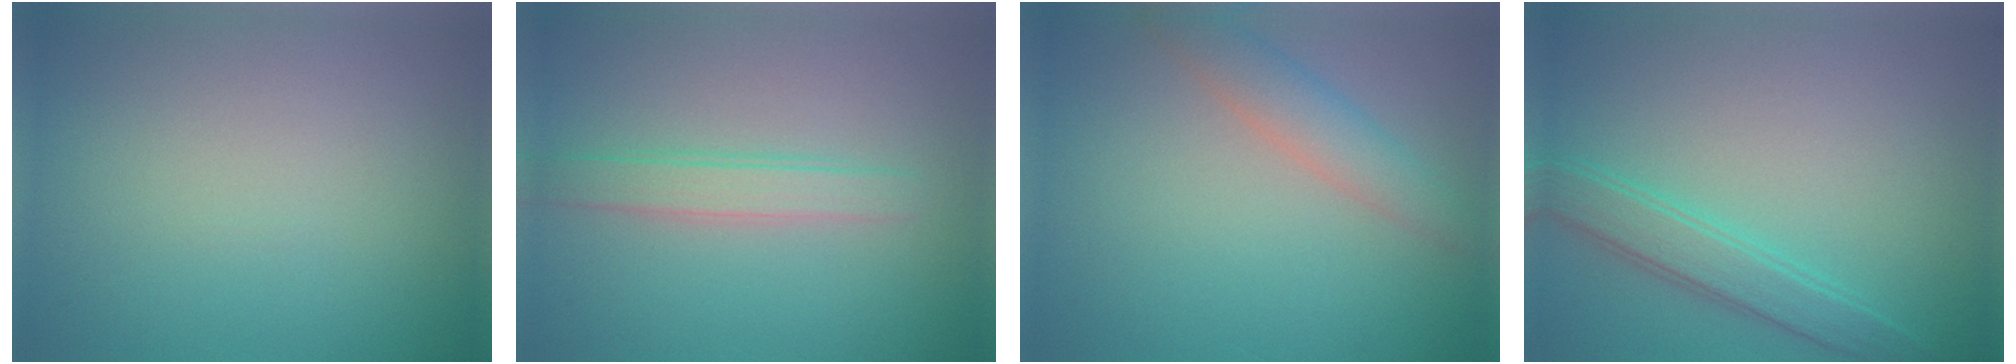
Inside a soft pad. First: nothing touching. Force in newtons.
{"total": 2.4, "press": 2.4, "slide": 0.2}
{"total": 2.9, "press": 2.9, "slide": 0.2}
{"total": 3.1, "press": 3.1, "slide": 0.1}